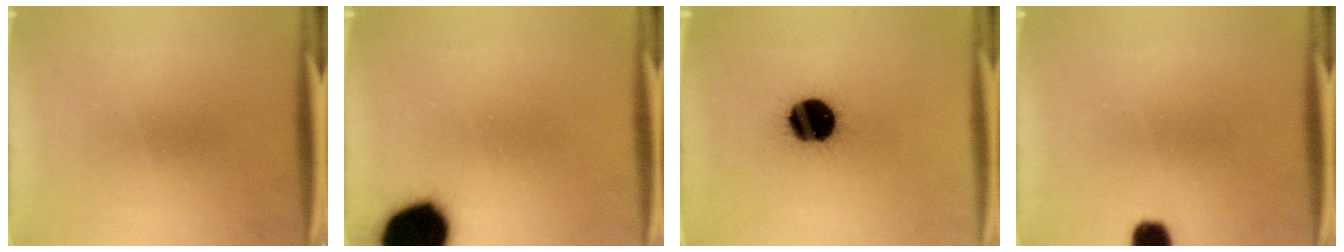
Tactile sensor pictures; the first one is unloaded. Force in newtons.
{"total": 19.7}
{"total": 16.0}
{"total": 4.8}